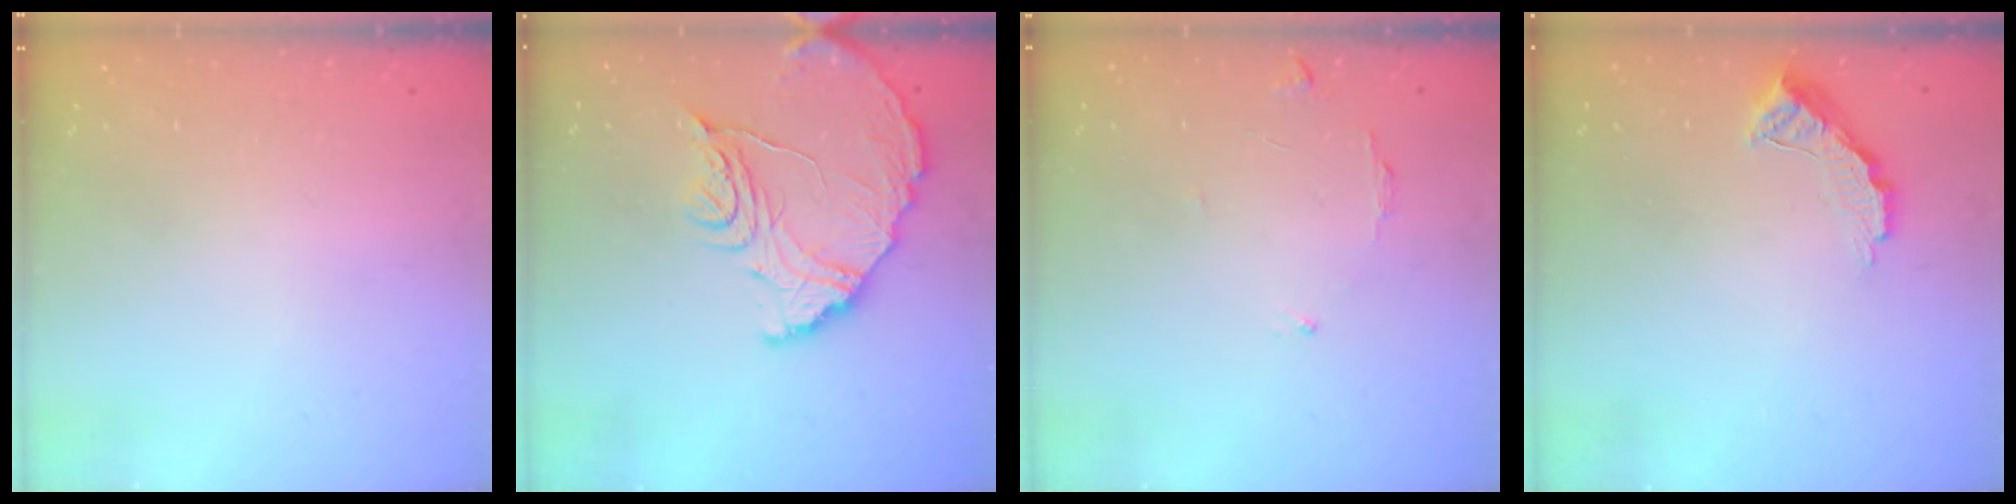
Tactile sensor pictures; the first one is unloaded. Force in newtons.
{"total": 14.0, "press": 14.0, "slide": 0.5}
{"total": 5.4, "press": 5.4, "slide": 0.5}
{"total": 8.5, "press": 8.4, "slide": 0.5}